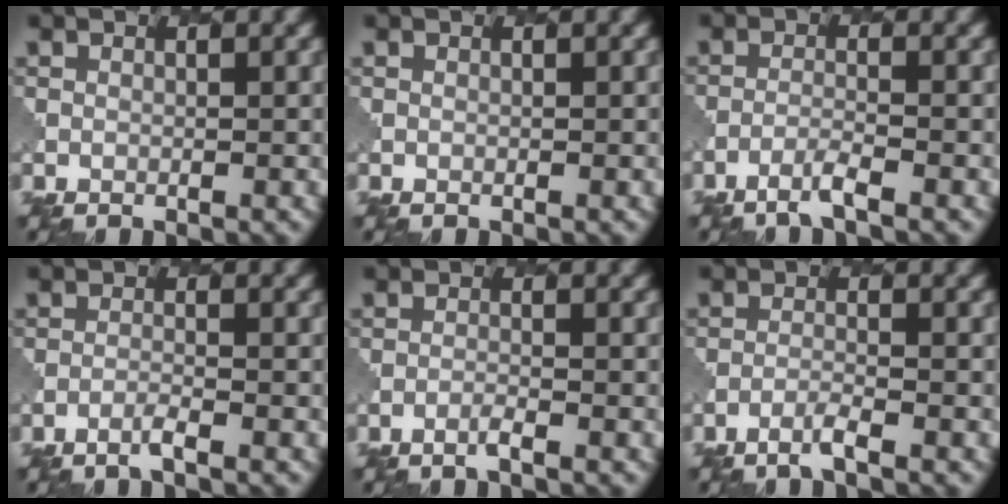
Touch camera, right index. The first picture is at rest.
{"total": 0.0}
{"total": 1.8, "force": [-1.3, 0.1, 1.2], "torque": [-0.022, 0.000, -0.036]}
{"total": 1.0, "force": [-0.7, 0.0, 0.7], "torque": [-0.008, 0.003, -0.024]}
{"total": 0.8, "force": [-0.6, 0.0, 0.6], "torque": [-0.005, 0.003, -0.019]}
{"total": 1.4, "force": [-1.0, 0.0, 1.0], "torque": [-0.015, 0.002, -0.030]}